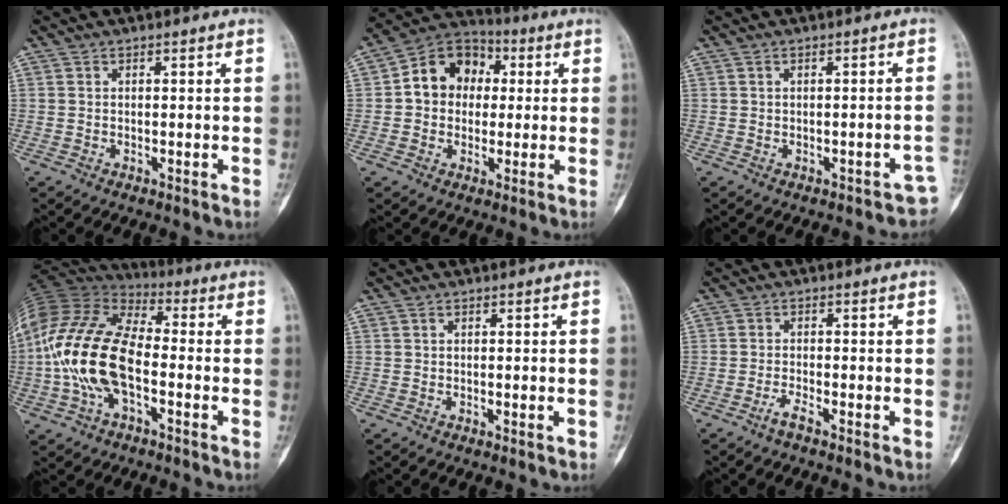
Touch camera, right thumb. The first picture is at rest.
{"total": 11.8, "force": [1.5, 9.8, 6.5], "torque": [-0.067, 0.023, 0.012]}
{"total": 2.5, "force": [-1.2, 1.3, 1.8], "torque": [-0.007, 0.021, -0.011]}
{"total": 19.2, "force": [-3.4, 10.2, 15.9], "torque": [-0.329, 0.033, -0.068]}
{"total": 1.0, "force": [-0.2, 0.3, 0.9], "torque": [-0.010, 0.001, 0.000]}
{"total": 1.8, "force": [-1.4, 0.0, 1.2], "torque": [-0.031, 0.002, -0.031]}